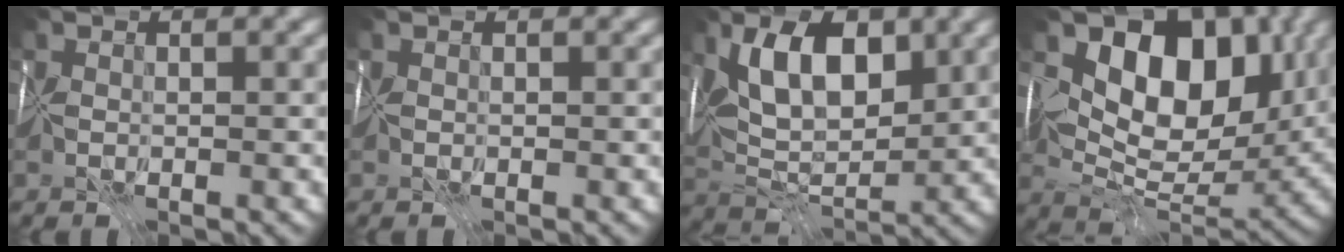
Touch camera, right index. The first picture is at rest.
{"total": 0.0}
{"total": 7.1, "force": [2.8, 3.4, 5.6], "torque": [-0.088, -0.004, 0.042]}
{"total": 11.2, "force": [4.3, 6.9, 7.8], "torque": [-0.081, -0.009, 0.076]}